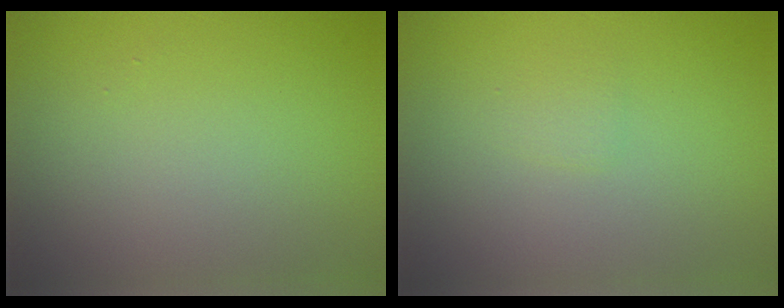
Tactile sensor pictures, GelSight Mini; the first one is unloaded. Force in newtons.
{"total": 0.8, "press": 0.8, "slide": 0.0}